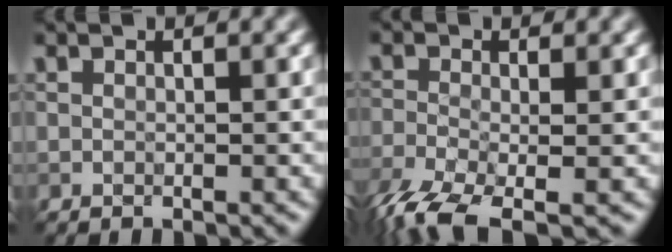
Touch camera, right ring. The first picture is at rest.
{"total": 6.4, "force": [-4.5, 1.8, 4.1], "torque": [-0.084, -0.014, -0.081]}